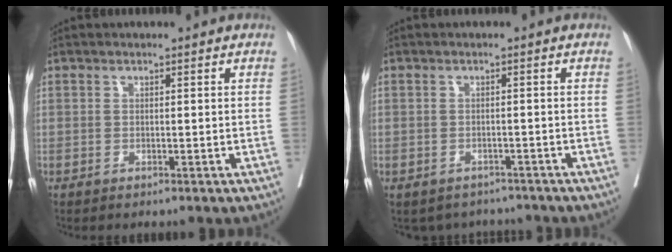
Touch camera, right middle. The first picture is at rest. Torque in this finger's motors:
{"motor_torque": [0.18, -0.28, 0.01, 0.01]}